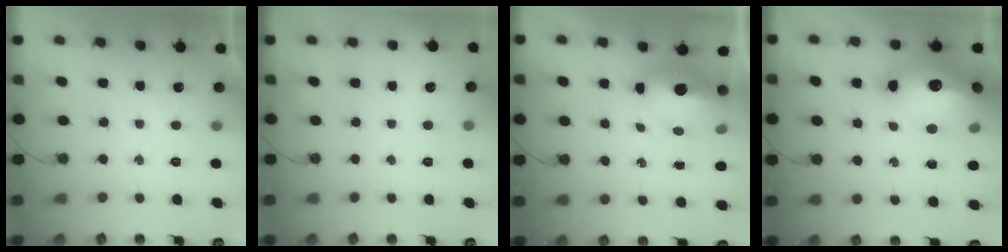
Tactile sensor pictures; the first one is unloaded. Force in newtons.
{"total": 0.0}
{"total": 9.5, "press": 9.5, "slide": 1.0}
{"total": 22.1, "press": 21.4, "slide": 5.3}